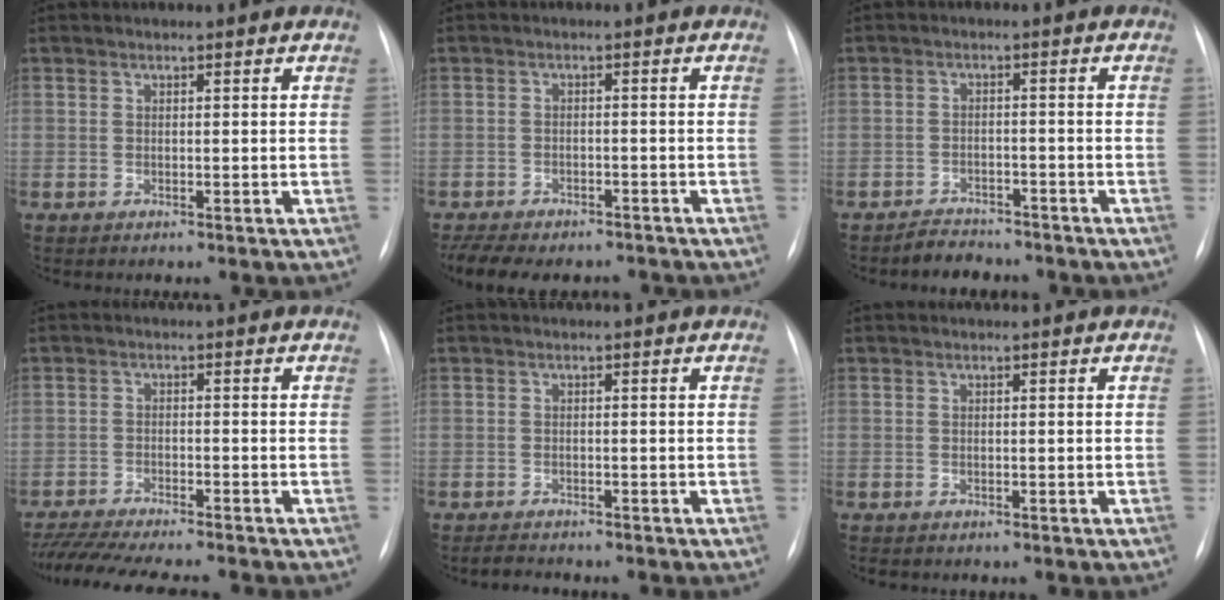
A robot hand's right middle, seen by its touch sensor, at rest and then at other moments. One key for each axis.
{"total": 11.5, "fx": -9.7, "fy": 4.3, "fz": 4.4, "tx": -0.087, "ty": 0.001, "tz": -0.131}
{"total": 4.1, "fx": -3.7, "fy": 1.9, "fz": 0.4, "tx": -0.011, "ty": 0.000, "tz": -0.056}
{"total": 12.5, "fx": -11.1, "fy": 1.0, "fz": 5.6, "tx": -0.082, "ty": -0.011, "tz": -0.168}
{"total": 1.7, "fx": -1.6, "fy": 0.4, "fz": 0.2, "tx": -0.009, "ty": -0.006, "tz": -0.024}
{"total": 0.5, "fx": -0.4, "fy": 0.2, "fz": 0.2, "tx": -0.008, "ty": 0.001, "tz": -0.008}